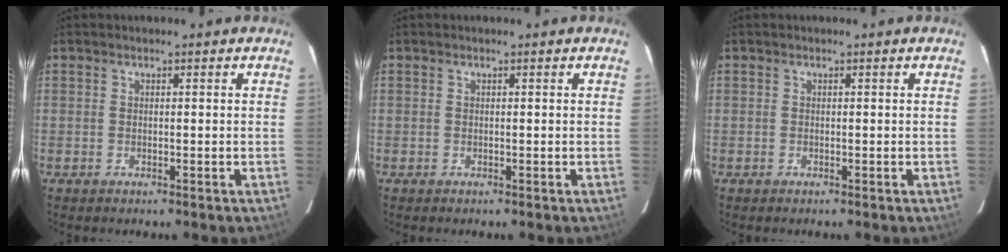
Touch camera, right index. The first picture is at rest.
{"total": 0.0}
{"total": 0.0}